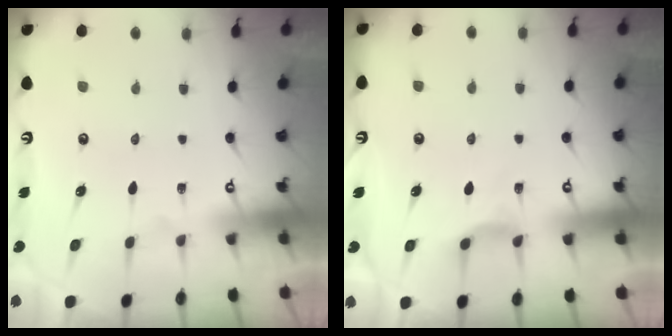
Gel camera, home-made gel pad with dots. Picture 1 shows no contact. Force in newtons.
{"total": 4.6, "press": 4.5, "slide": 0.7}